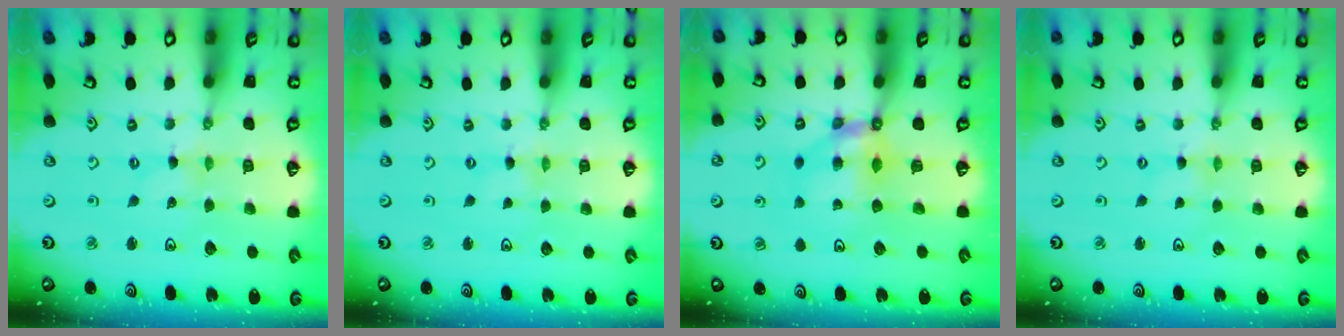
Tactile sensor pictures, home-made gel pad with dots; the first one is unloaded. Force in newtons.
{"total": 0.0}
{"total": 6.4, "press": 6.4, "slide": 0.3}
{"total": 0.0}